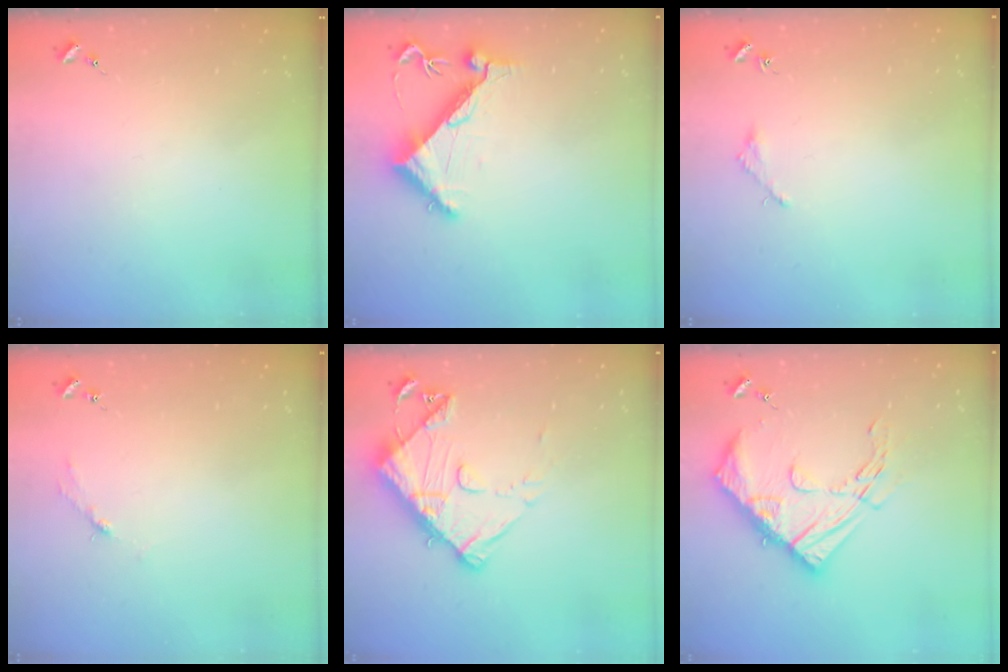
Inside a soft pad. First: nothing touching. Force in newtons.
{"total": 6.7, "press": 6.6, "slide": 0.7}
{"total": 1.6, "press": 1.6, "slide": 0.2}
{"total": 2.7, "press": 2.7, "slide": 0.4}
{"total": 13.6, "press": 13.5, "slide": 1.3}
{"total": 18.8, "press": 18.7, "slide": 1.2}